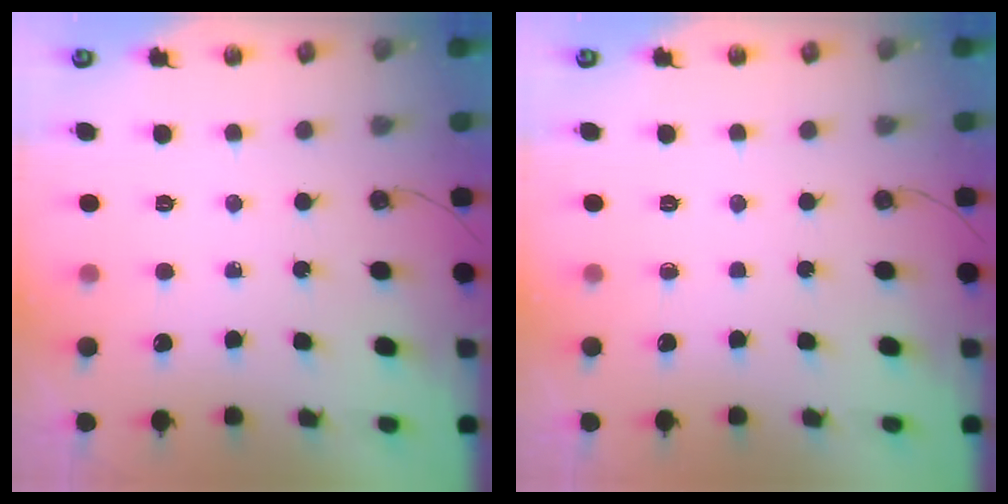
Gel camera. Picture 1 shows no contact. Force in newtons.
{"total": 0.0}